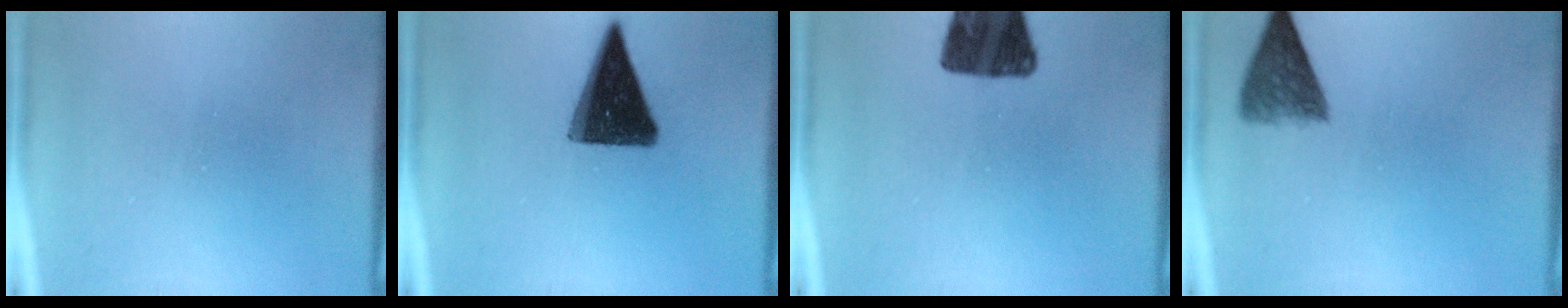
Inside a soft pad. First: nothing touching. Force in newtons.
{"total": 14.2}
{"total": 13.4}
{"total": 5.2}